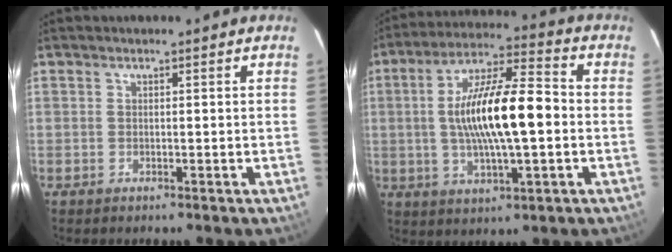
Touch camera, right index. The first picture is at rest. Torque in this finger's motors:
{"motor_torque": [1.49, 0.64, 1.05, 0.21]}